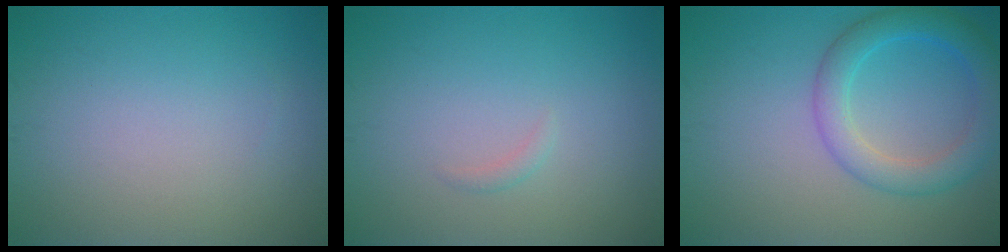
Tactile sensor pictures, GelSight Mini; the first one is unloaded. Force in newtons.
{"total": 0.6, "press": 0.6, "slide": 0.0}
{"total": 4.5, "press": 4.5, "slide": 0.4}